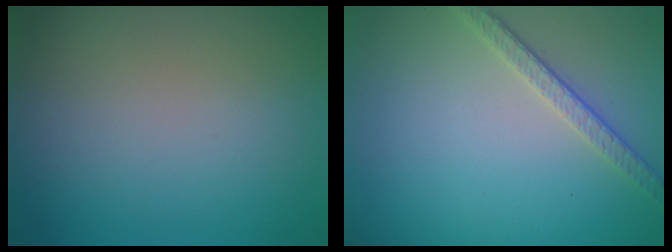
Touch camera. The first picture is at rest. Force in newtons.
{"total": 2.5, "press": 2.2, "slide": 1.2}